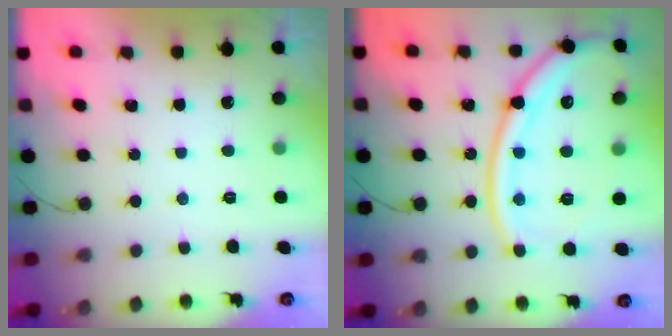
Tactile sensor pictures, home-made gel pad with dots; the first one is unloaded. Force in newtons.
{"total": 19.2, "press": 19.2, "slide": 1.5}